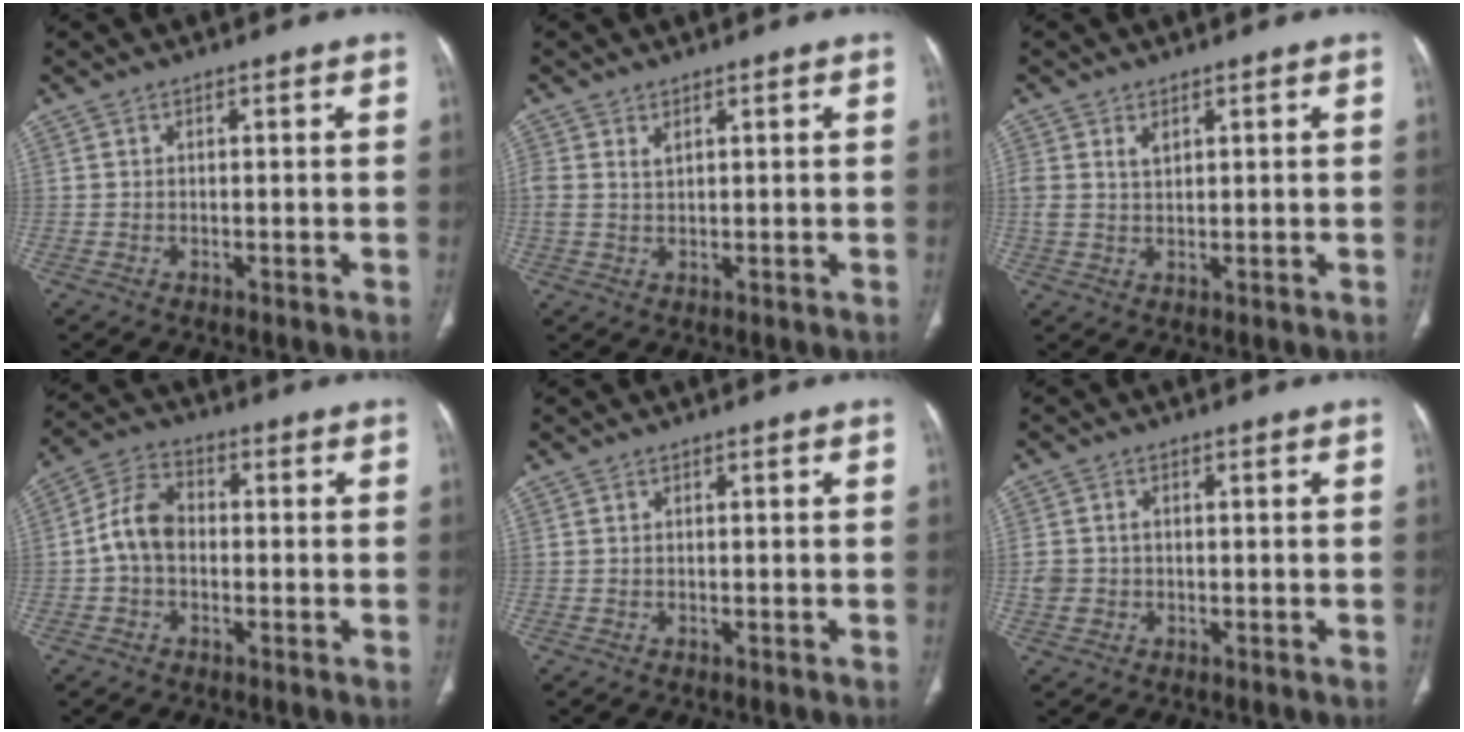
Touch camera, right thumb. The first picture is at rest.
{"total": 2.2, "force": [1.2, 1.2, 1.4], "torque": [-0.033, 0.001, 0.033]}
{"total": 2.9, "force": [1.4, 1.8, 1.8], "torque": [-0.033, -0.003, 0.036]}
{"total": 7.9, "force": [-0.7, 5.6, 5.5], "torque": [-0.097, 0.026, -0.024]}
{"total": 0.0}
{"total": 3.5, "force": [-0.3, 3.1, 1.6], "torque": [-0.029, 0.009, 0.000]}